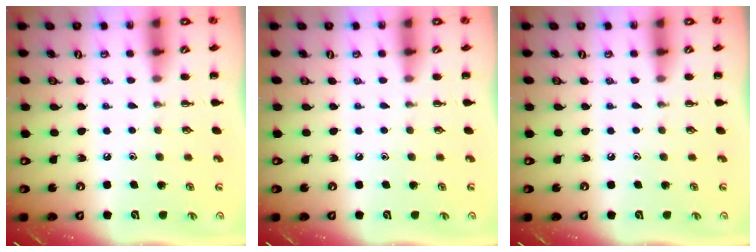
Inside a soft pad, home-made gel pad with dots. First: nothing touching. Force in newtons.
{"total": 0.0}
{"total": 0.0}